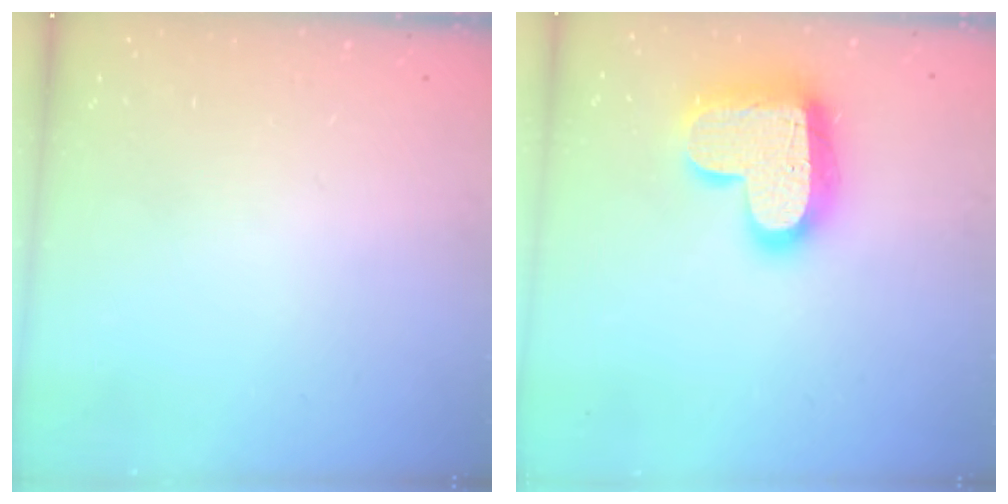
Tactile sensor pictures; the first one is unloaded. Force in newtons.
{"total": 19.8, "press": 19.8, "slide": 1.5}